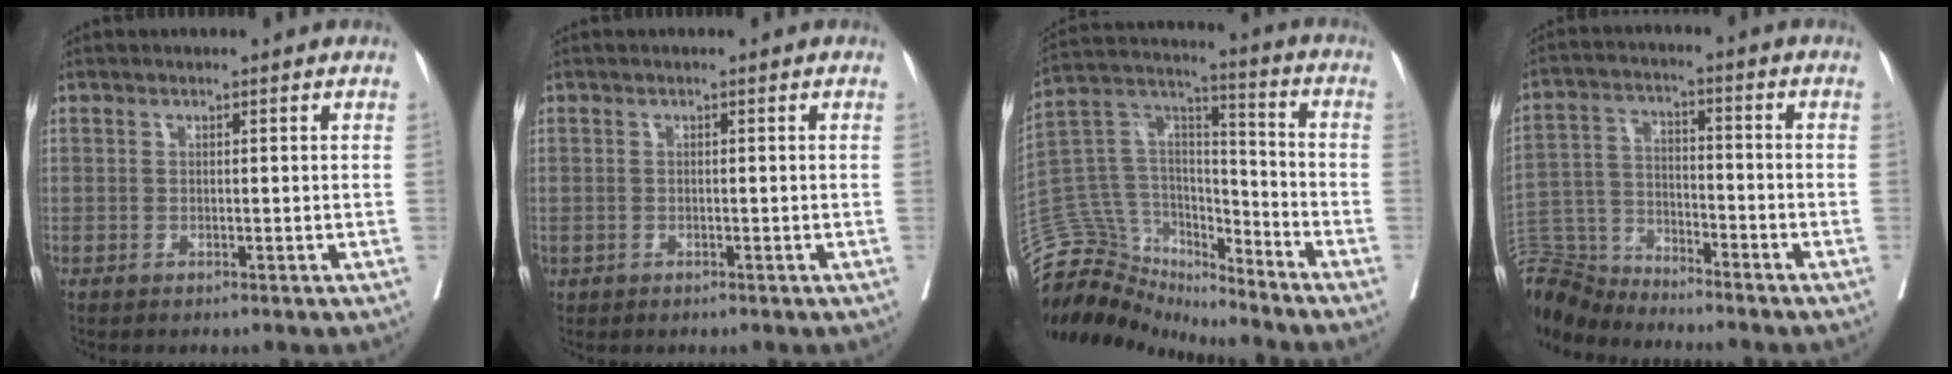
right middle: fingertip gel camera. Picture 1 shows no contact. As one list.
[{"total": 0.0}, {"total": 14.7, "force": [-14.1, 4.2, 1.2], "torque": [-0.023, 0.075, -0.254]}, {"total": 9.6, "force": [-9.6, 1.1, 0.1], "torque": [-0.007, 0.010, -0.187]}]